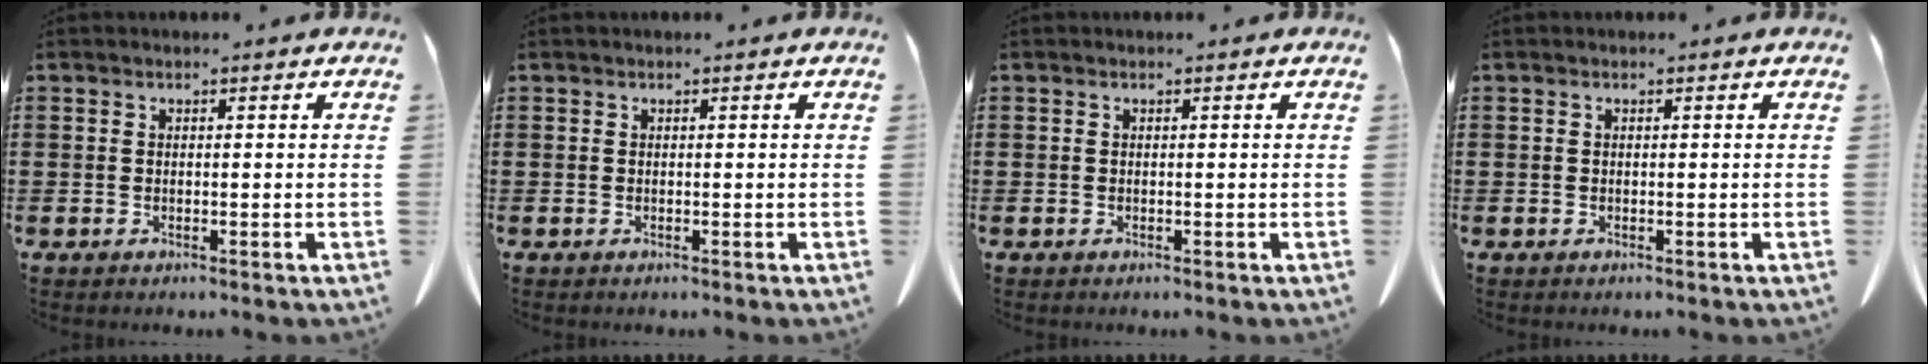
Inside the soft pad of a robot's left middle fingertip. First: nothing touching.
{"total": 0.0}
{"total": 0.0}
{"total": 0.0}